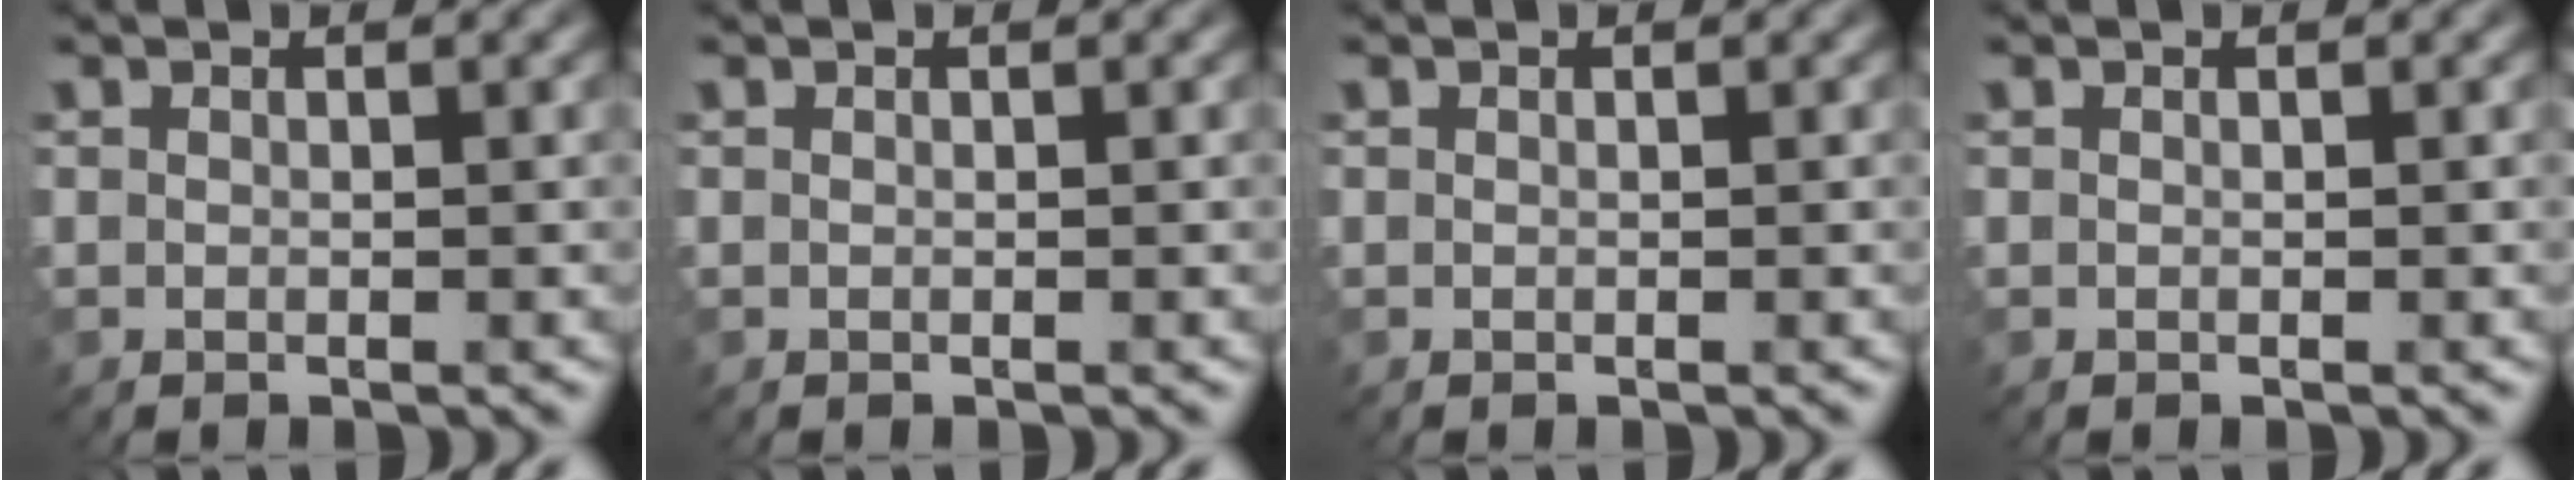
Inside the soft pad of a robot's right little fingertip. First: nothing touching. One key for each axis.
{"total": 0.0}
{"total": 0.0}
{"total": 0.0}